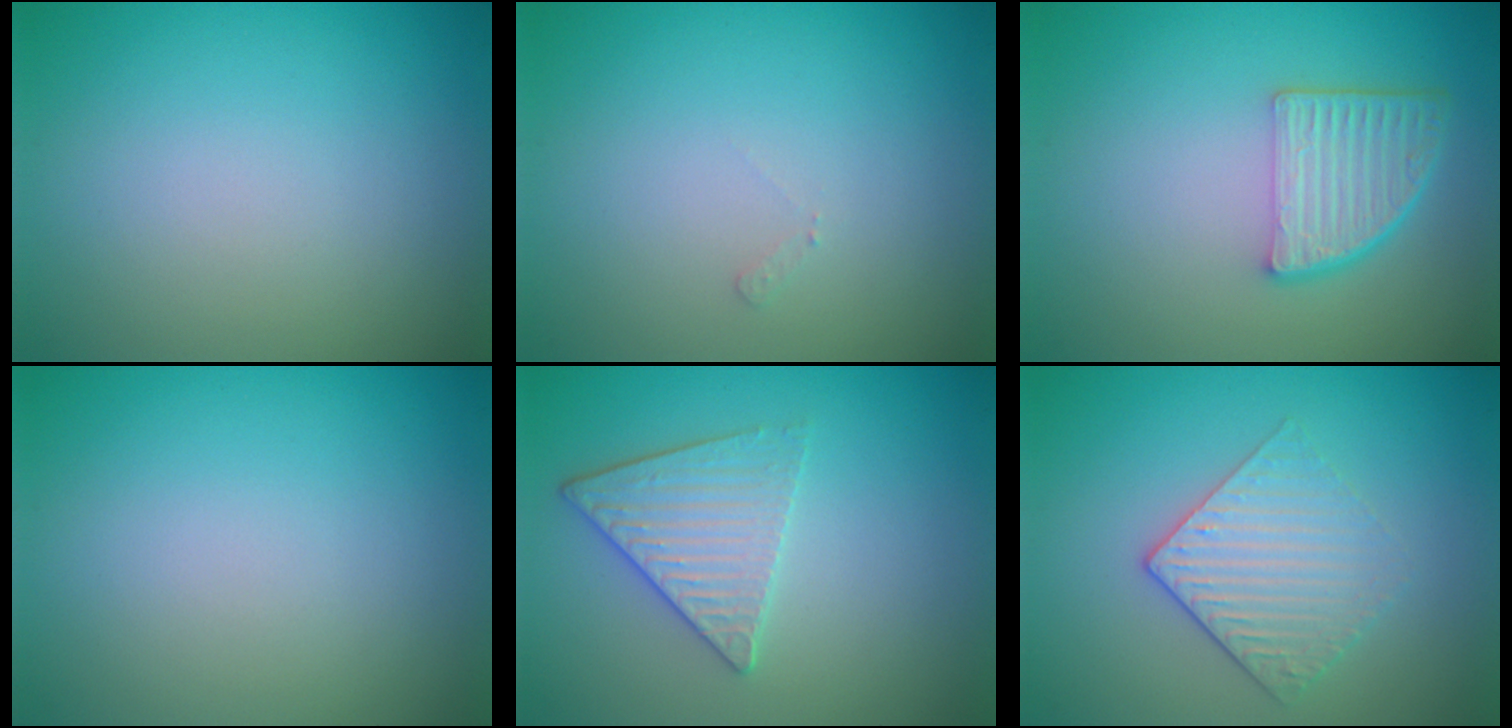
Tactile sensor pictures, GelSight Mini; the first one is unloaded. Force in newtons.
{"total": 0.5, "press": 0.5, "slide": 0.2}
{"total": 4.9, "press": 3.6, "slide": 3.4}
{"total": 0.0}
{"total": 3.3, "press": 3.2, "slide": 0.9}
{"total": 3.2, "press": 2.6, "slide": 1.8}